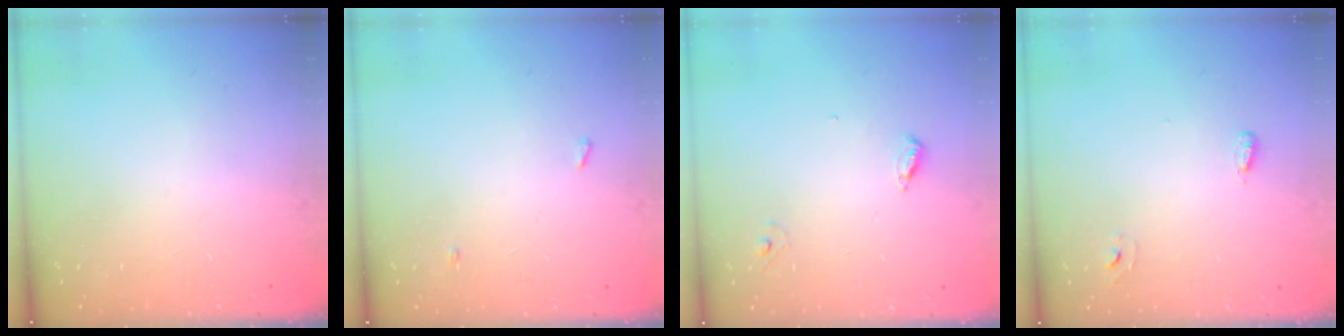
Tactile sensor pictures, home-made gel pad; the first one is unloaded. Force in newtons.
{"total": 6.9, "press": 2.8, "slide": 6.3}
{"total": 4.6, "press": 4.6, "slide": 0.4}
{"total": 2.6, "press": 2.5, "slide": 0.6}